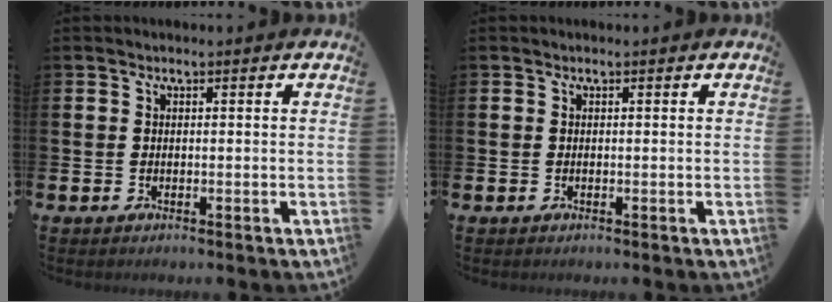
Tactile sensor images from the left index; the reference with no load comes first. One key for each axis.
{"total": 0.0}